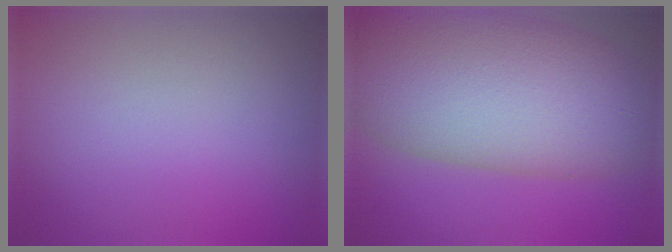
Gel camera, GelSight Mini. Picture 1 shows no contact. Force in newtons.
{"total": 13.0, "press": 13.0, "slide": 0.4}